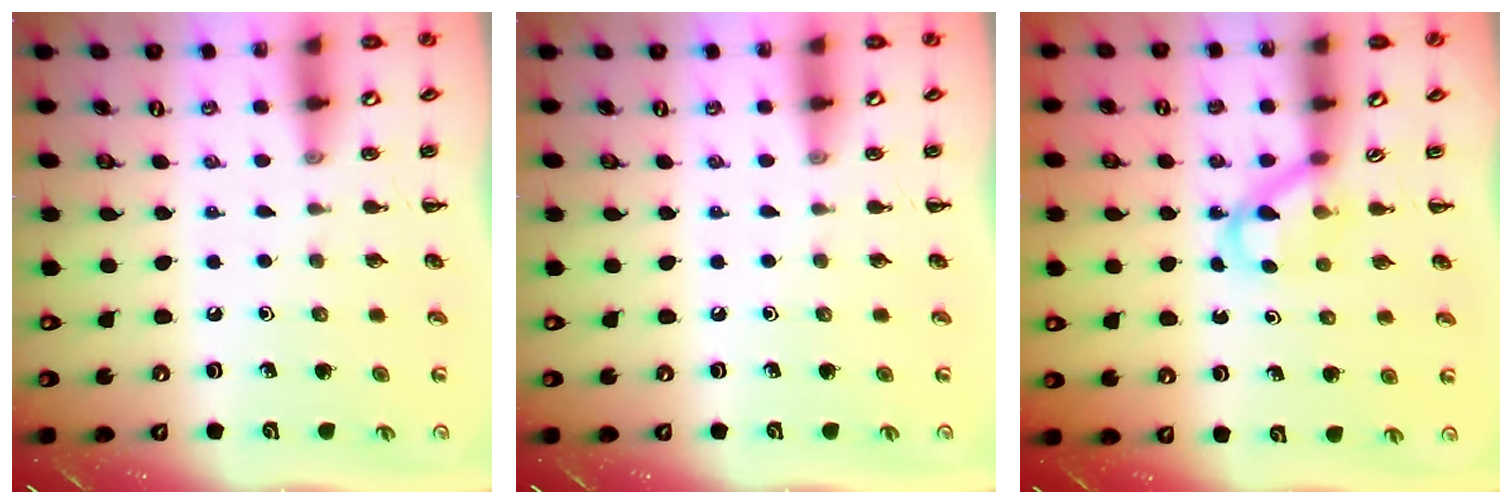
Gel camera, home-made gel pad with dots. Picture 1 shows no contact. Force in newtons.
{"total": 0.0}
{"total": 3.3, "press": 3.1, "slide": 1.2}